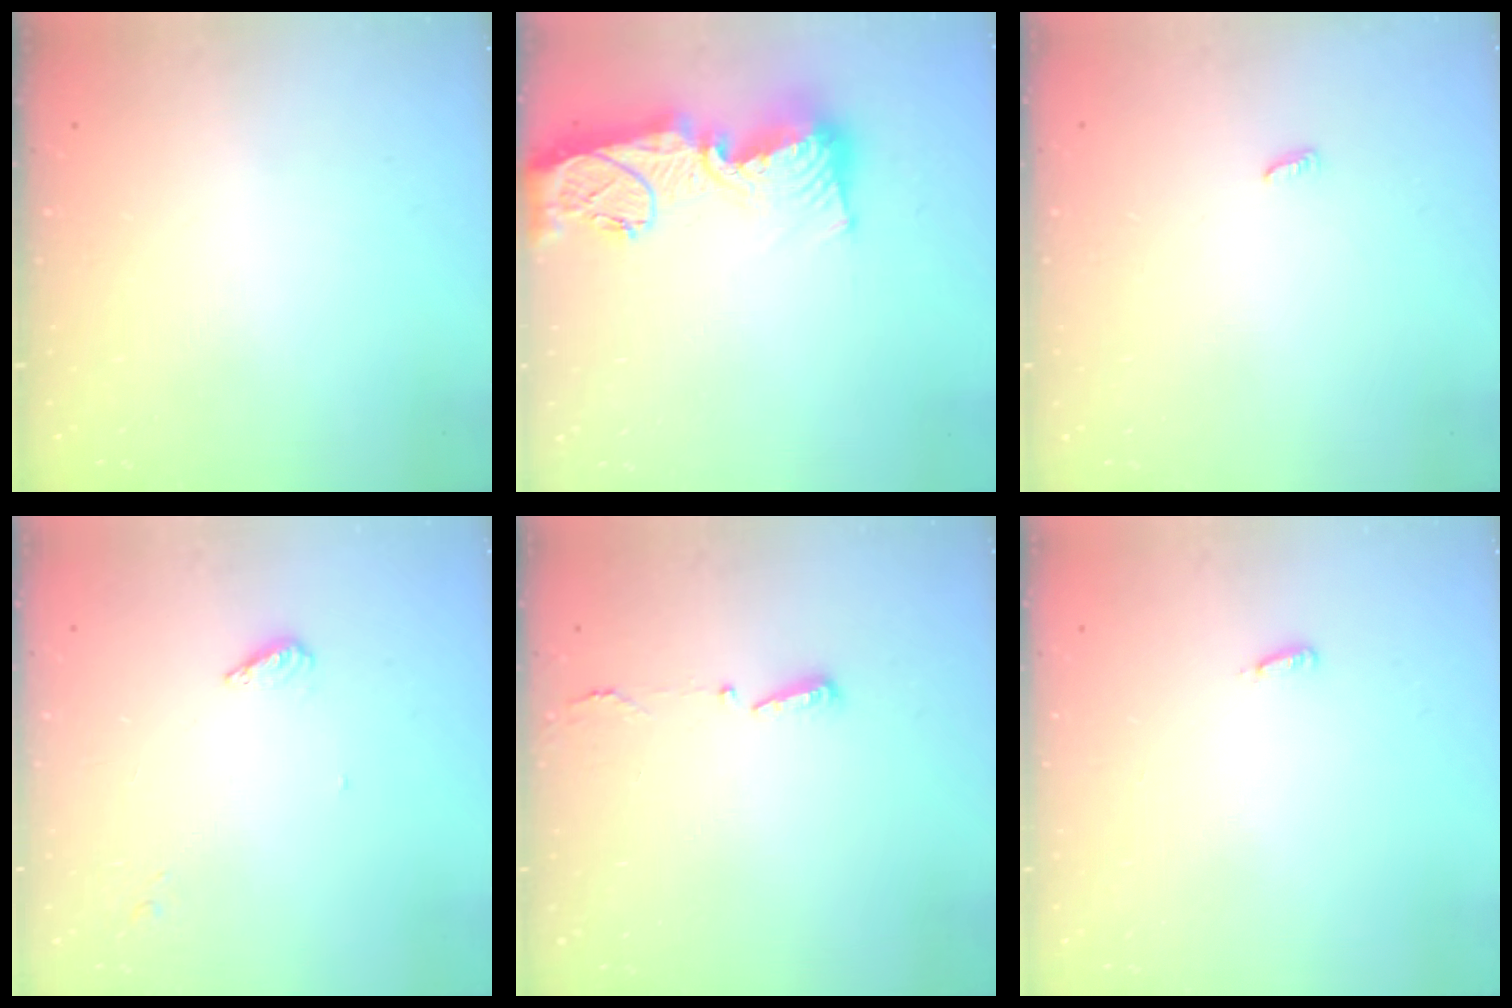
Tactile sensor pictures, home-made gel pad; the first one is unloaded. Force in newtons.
{"total": 18.5, "press": 18.4, "slide": 1.7}
{"total": 2.4, "press": 2.4, "slide": 0.2}
{"total": 3.9, "press": 3.9, "slide": 0.5}
{"total": 2.9, "press": 2.8, "slide": 0.6}
{"total": 2.9, "press": 2.8, "slide": 0.9}